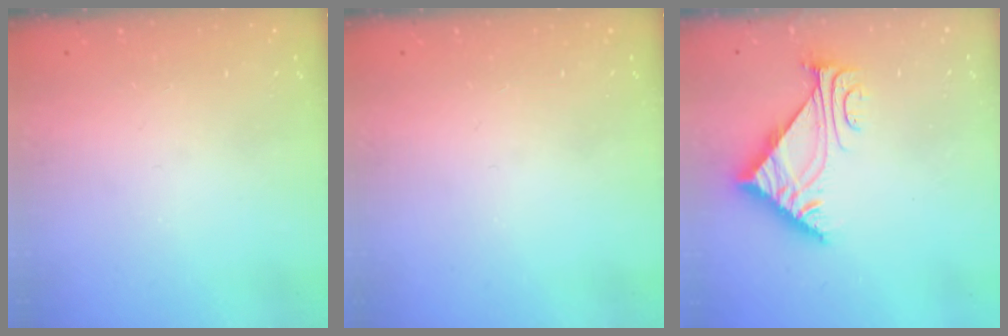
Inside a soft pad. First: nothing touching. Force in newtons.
{"total": 0.0}
{"total": 7.0, "press": 7.0, "slide": 0.3}